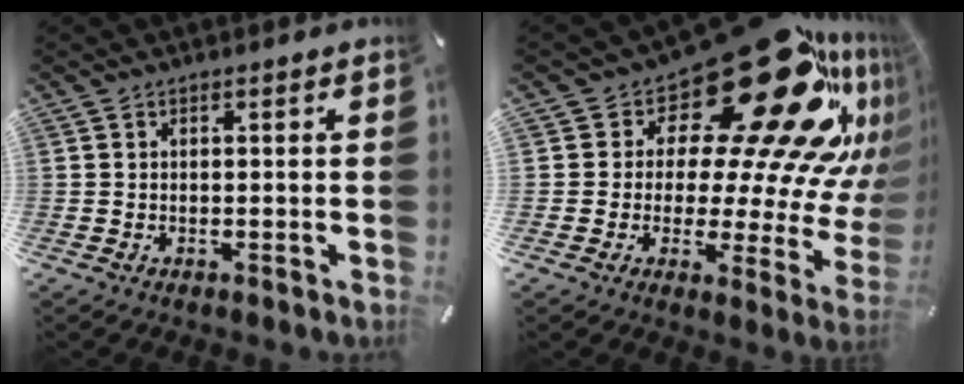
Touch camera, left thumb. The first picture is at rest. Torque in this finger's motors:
{"motor_torque": [2.47, 2.54, 1.54, -1.23, 0.06]}